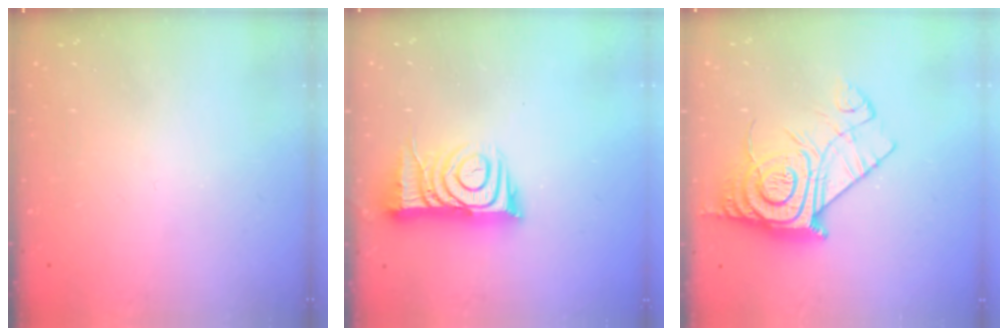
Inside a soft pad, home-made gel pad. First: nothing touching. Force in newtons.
{"total": 11.5, "press": 11.4, "slide": 1.1}
{"total": 16.1, "press": 16.1, "slide": 1.1}